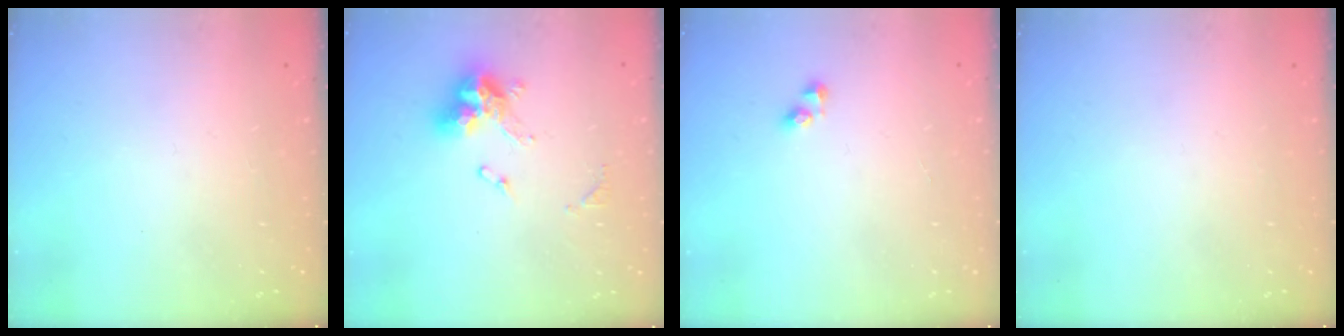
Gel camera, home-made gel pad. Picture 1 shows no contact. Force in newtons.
{"total": 11.0, "press": 10.9, "slide": 0.8}
{"total": 2.5, "press": 2.5, "slide": 0.2}
{"total": 0.0}